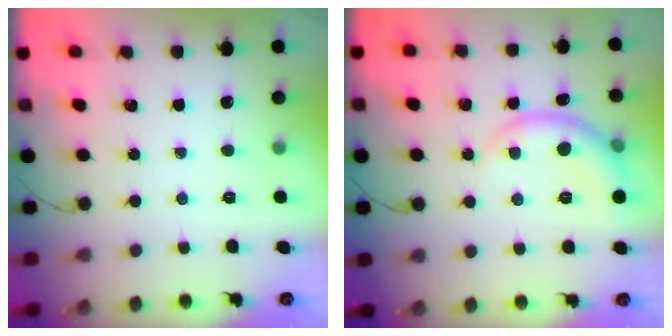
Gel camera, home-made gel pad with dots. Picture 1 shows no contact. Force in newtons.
{"total": 7.5, "press": 7.4, "slide": 0.9}